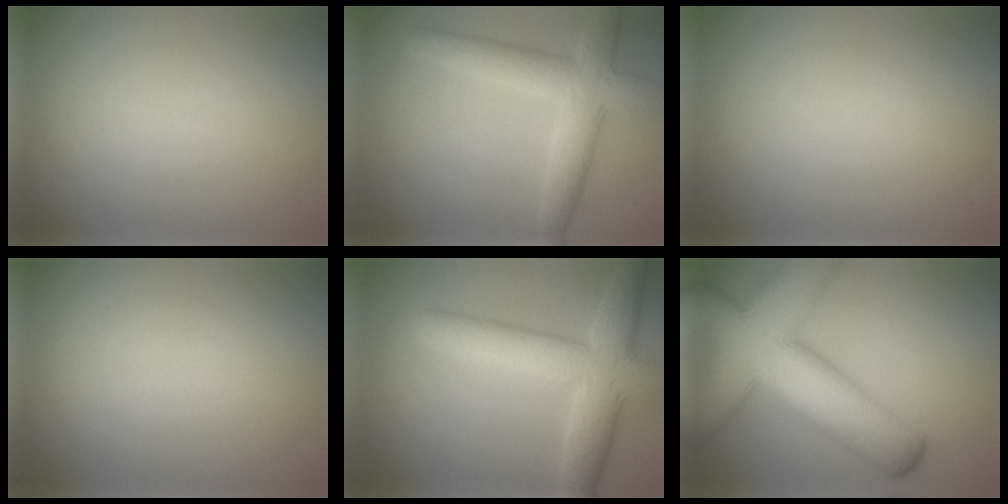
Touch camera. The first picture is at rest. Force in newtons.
{"total": 5.6, "press": 5.6, "slide": 0.4}
{"total": 0.0}
{"total": 0.0}
{"total": 7.7, "press": 7.7, "slide": 0.4}
{"total": 14.1, "press": 14.1, "slide": 0.7}